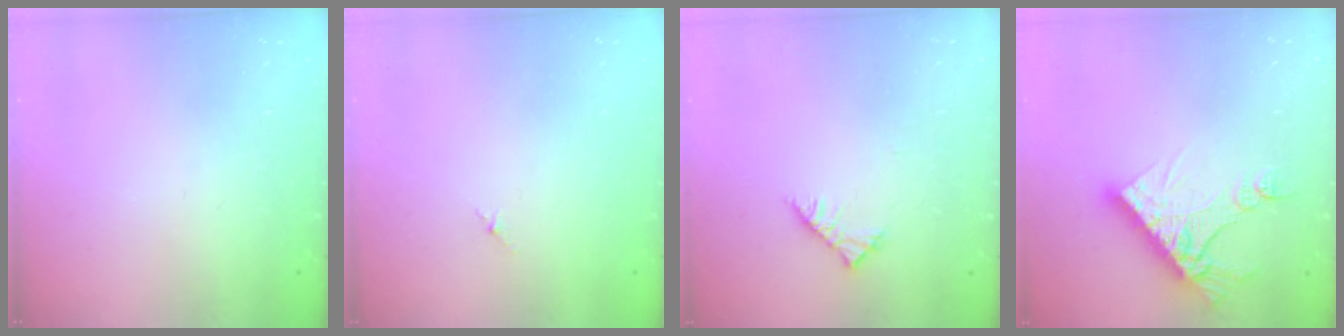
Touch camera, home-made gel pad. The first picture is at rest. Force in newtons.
{"total": 1.8, "press": 1.7, "slide": 0.6}
{"total": 4.5, "press": 4.5, "slide": 0.9}
{"total": 11.6, "press": 11.5, "slide": 1.1}